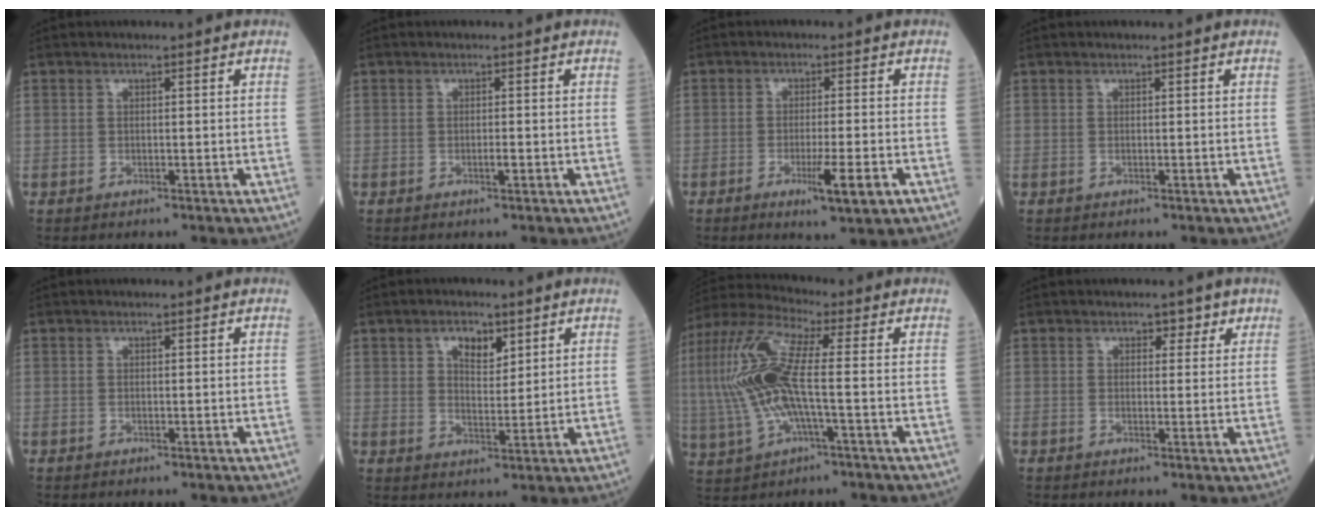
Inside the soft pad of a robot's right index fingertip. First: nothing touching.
{"total": 0.9, "force": [-0.3, 0.1, 0.8], "torque": [-0.017, -0.001, -0.006]}
{"total": 6.4, "force": [-2.7, 0.2, 5.8], "torque": [-0.093, -0.013, -0.039]}
{"total": 0.0}
{"total": 0.0}
{"total": 4.6, "force": [2.4, 2.3, 3.2], "torque": [-0.052, 0.004, 0.041]}
{"total": 14.8, "force": [0.2, 3.3, 14.5], "torque": [-0.334, 0.018, -0.002]}
{"total": 2.1, "force": [1.3, 1.4, 0.8], "torque": [0.001, 0.001, 0.013]}